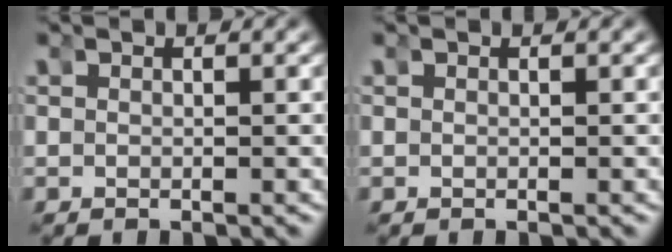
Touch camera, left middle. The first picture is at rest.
{"total": 0.0}